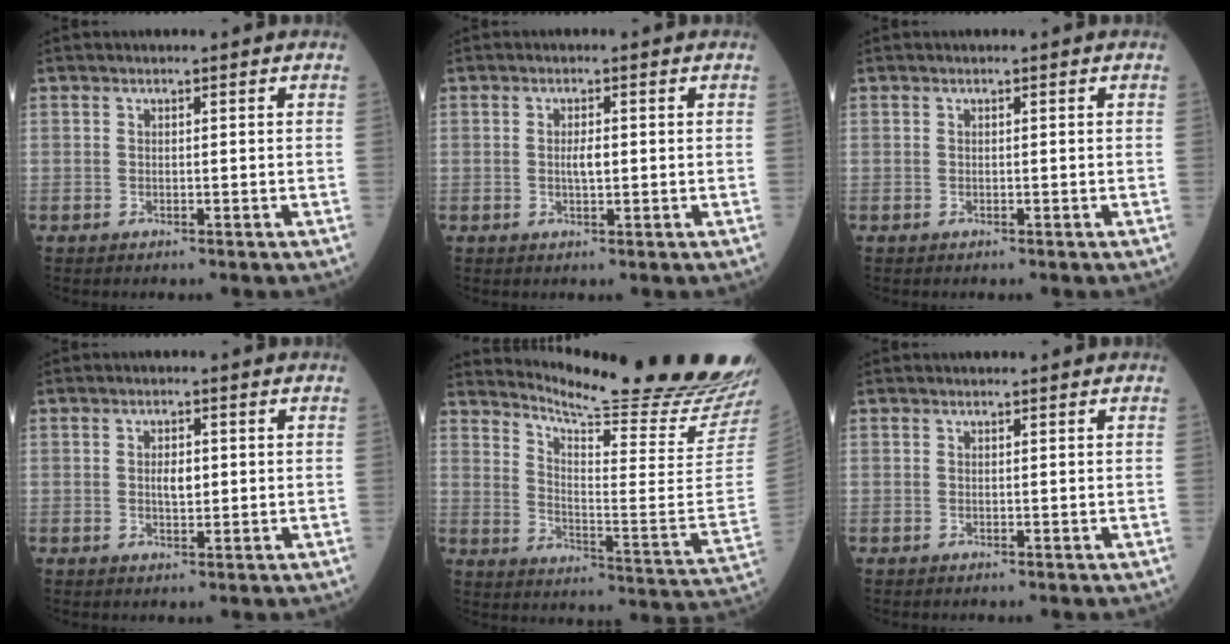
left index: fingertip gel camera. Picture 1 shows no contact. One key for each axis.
{"total": 2.0, "fx": 0.1, "fy": 0.6, "fz": 1.9, "tx": -0.036, "ty": 0.001, "tz": 0.002}
{"total": 0.0}
{"total": 2.5, "fx": 0.3, "fy": 1.1, "fz": 2.3, "tx": -0.040, "ty": 0.000, "tz": 0.004}
{"total": 22.7, "fx": 21.3, "fy": -2.0, "fz": 7.4, "tx": -0.134, "ty": -0.126, "tz": 0.282}
{"total": 0.9, "fx": 0.9, "fy": 0.1, "fz": 0.1, "tx": -0.010, "ty": 0.004, "tz": 0.010}